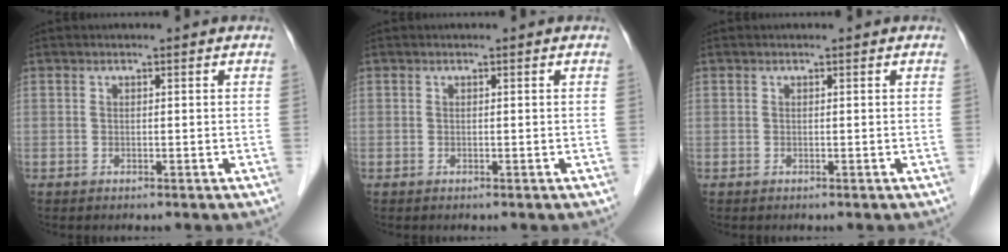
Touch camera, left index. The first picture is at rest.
{"total": 0.0}
{"total": 0.0}